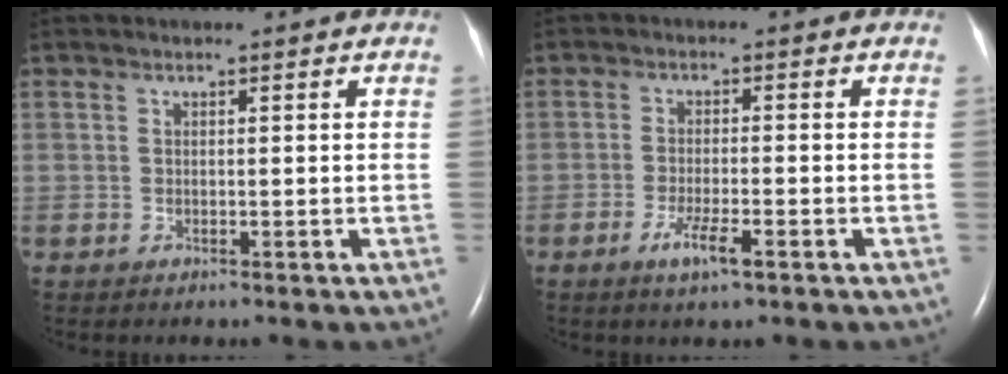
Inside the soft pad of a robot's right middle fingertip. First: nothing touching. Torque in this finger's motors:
{"motor_torque": [0.66, -0.43, 0.09, 0.04]}